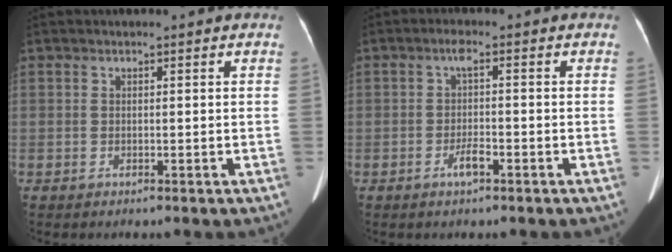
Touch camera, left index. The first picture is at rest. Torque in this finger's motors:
{"motor_torque": [0.53, 0.21, 0.27, 0.08]}